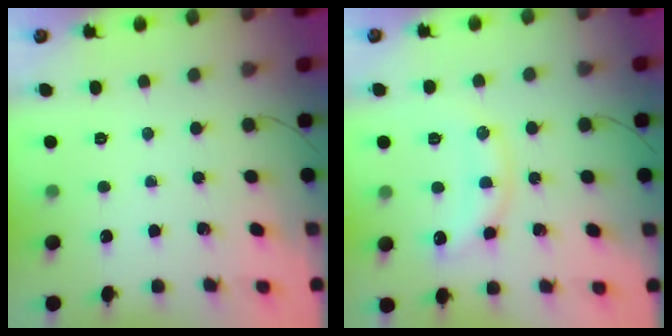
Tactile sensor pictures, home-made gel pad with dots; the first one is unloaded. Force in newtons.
{"total": 12.5, "press": 12.5, "slide": 0.6}